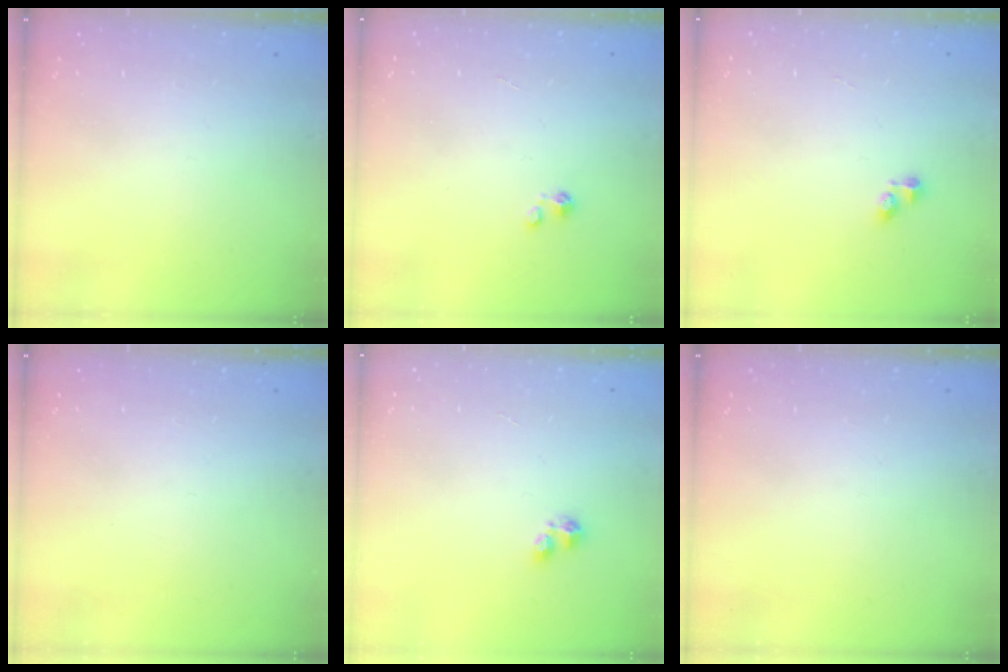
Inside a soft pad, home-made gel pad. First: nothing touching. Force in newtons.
{"total": 0.0}
{"total": 2.6, "press": 2.6, "slide": 0.4}
{"total": 0.0}
{"total": 2.8, "press": 2.8, "slide": 0.5}
{"total": 0.0}